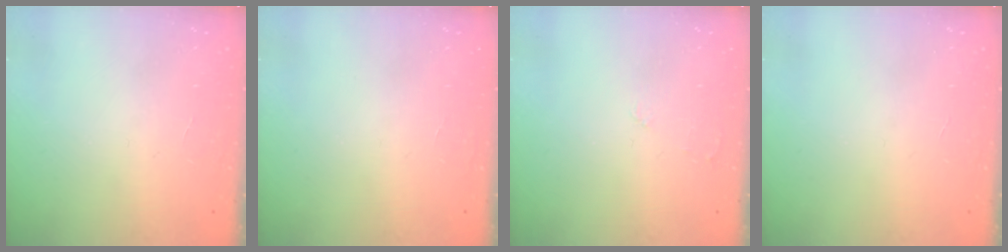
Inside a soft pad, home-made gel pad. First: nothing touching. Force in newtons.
{"total": 0.0}
{"total": 2.5, "press": 2.5, "slide": 0.4}
{"total": 0.0}